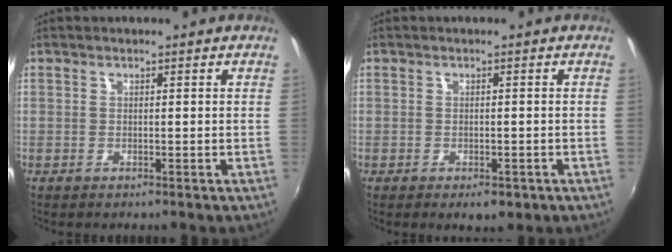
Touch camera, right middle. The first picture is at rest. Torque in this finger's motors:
{"motor_torque": [0.89, -1.25, -0.06, -0.02]}